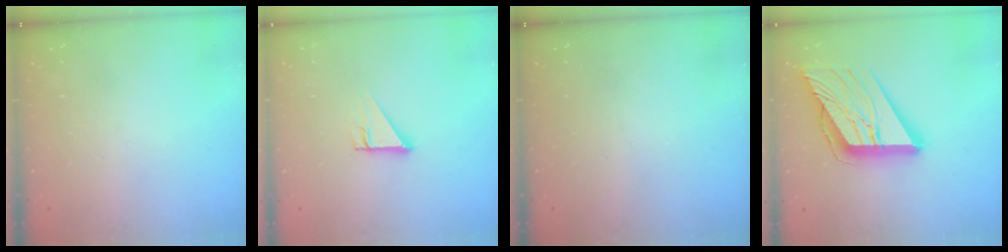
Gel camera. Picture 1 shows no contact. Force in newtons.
{"total": 3.7, "press": 3.7, "slide": 0.2}
{"total": 0.0}
{"total": 24.5, "press": 24.3, "slide": 3.0}